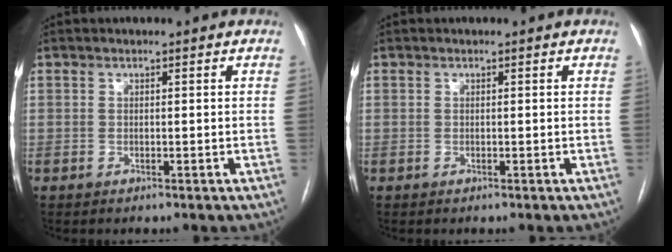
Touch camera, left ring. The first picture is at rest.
{"total": 0.0}